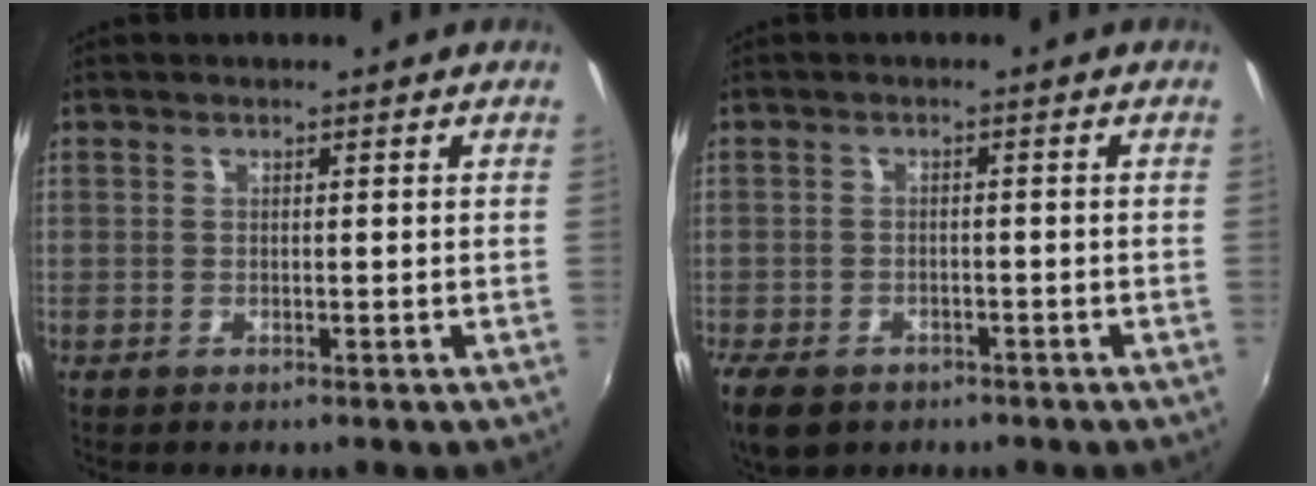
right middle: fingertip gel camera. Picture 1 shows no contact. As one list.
[{"total": 8.0, "force": [-5.2, 4.7, 3.9], "torque": [-0.103, -0.023, -0.088]}]